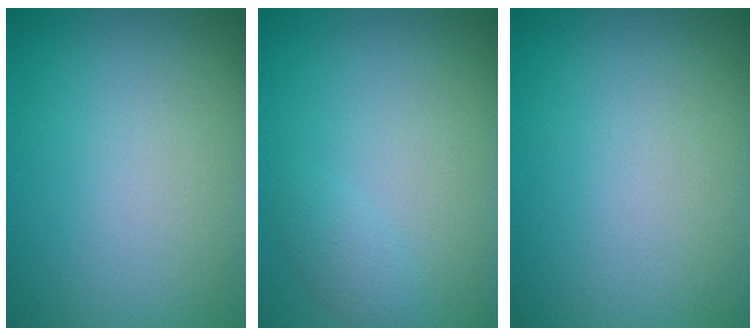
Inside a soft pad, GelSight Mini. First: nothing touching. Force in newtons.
{"total": 1.3, "press": 1.3, "slide": 0.1}
{"total": 0.0}